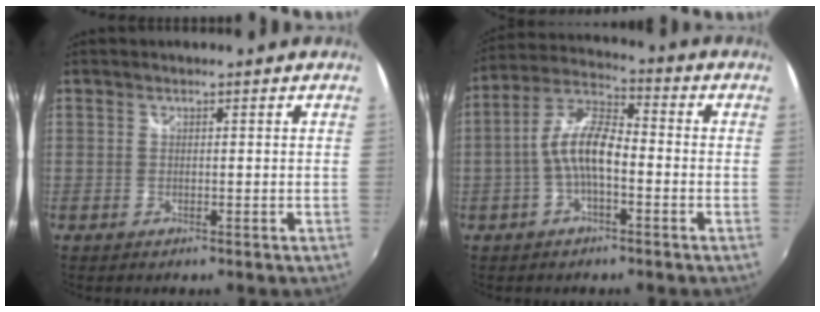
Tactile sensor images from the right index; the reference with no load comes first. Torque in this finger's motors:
{"motor_torque": [1.44, -0.39, 0.76, 0.17]}